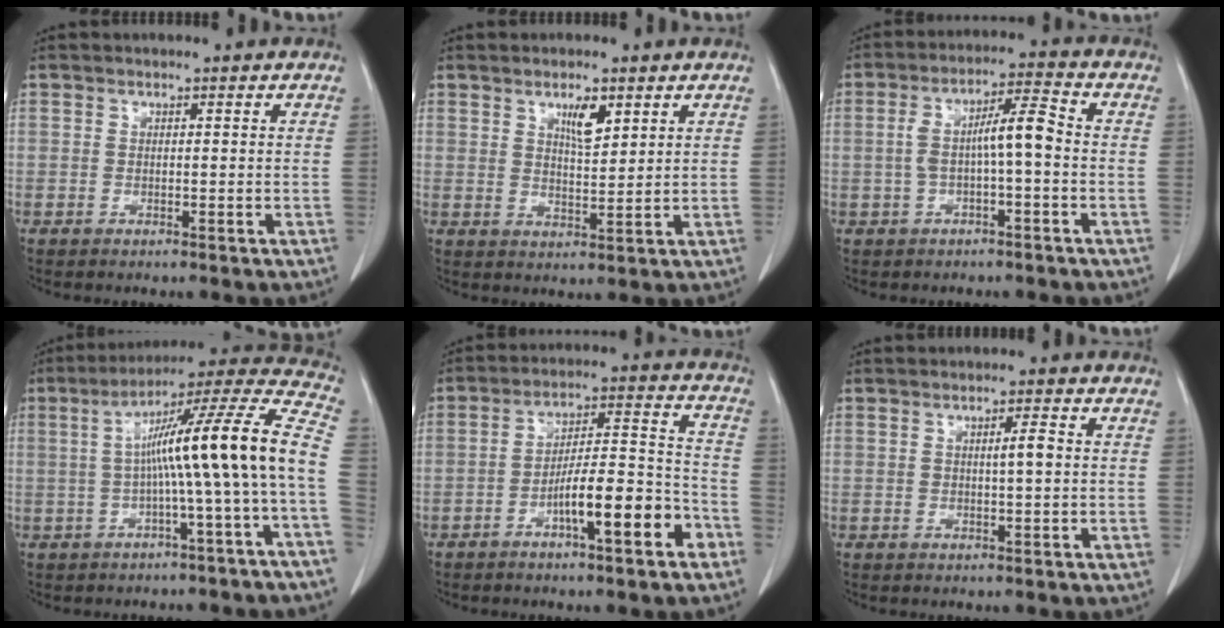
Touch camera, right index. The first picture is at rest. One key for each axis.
{"total": 4.3, "fx": 2.4, "fy": 1.2, "fz": 3.3, "tx": -0.059, "ty": -0.003, "tz": 0.043}
{"total": 7.1, "fx": -0.6, "fy": 1.1, "fz": 6.9, "tx": -0.132, "ty": 0.027, "tz": -0.010}
{"total": 15.8, "fx": -1.2, "fy": -1.4, "fz": 15.7, "tx": -0.228, "ty": 0.036, "tz": -0.025}
{"total": 11.6, "fx": -5.7, "fy": 1.6, "fz": 10.0, "tx": -0.159, "ty": 0.020, "tz": -0.091}
{"total": 2.5, "fx": 0.2, "fy": 0.2, "fz": 2.5, "tx": -0.042, "ty": 0.001, "tz": 0.004}